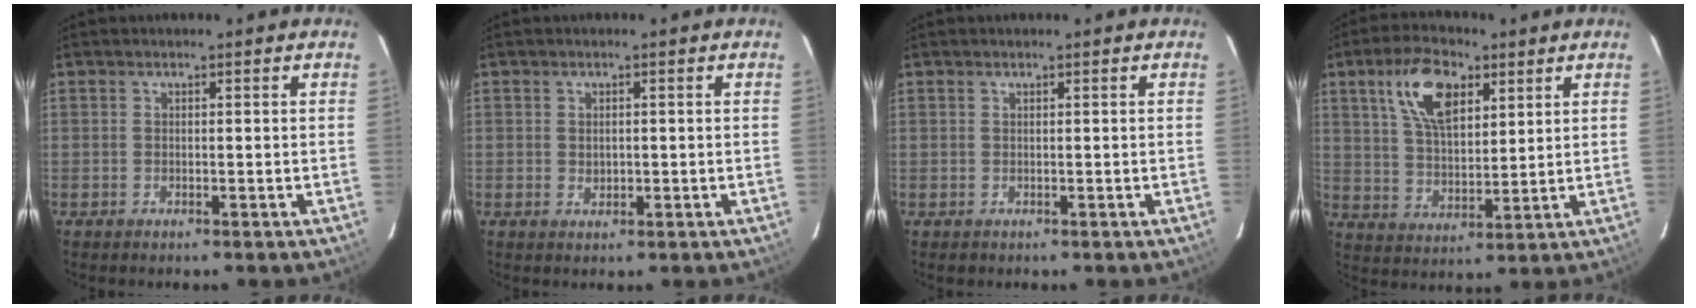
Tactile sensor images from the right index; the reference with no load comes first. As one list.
[{"total": 1.4, "force": [0.1, 1.2, 0.6], "torque": [-0.007, 0.000, 0.005]}, {"total": 0.7, "force": [0.1, 0.7, 0.0], "torque": [0.003, 0.004, 0.004]}, {"total": 11.9, "force": [5.6, 5.7, 8.8], "torque": [-0.162, 0.021, 0.108]}]